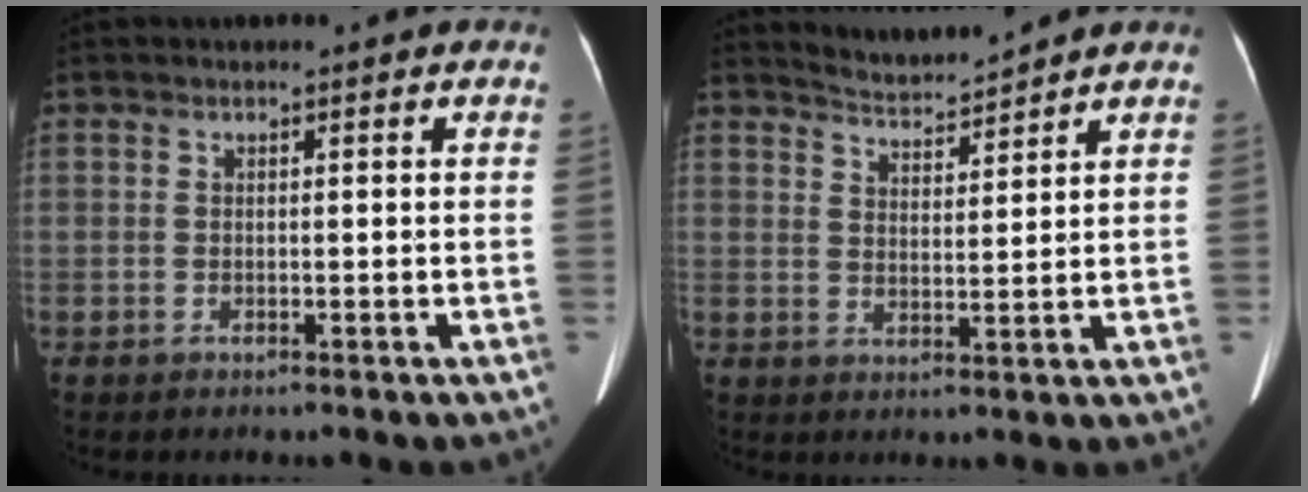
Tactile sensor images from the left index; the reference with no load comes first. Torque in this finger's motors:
{"motor_torque": [-0.62, -1.03, -0.05, 0.01]}